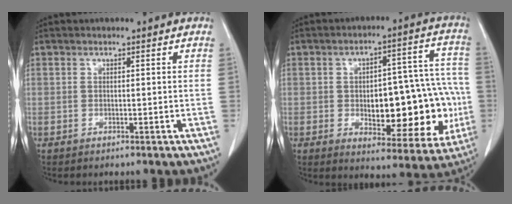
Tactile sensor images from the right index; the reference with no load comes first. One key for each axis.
{"total": 19.4, "fx": -3.2, "fy": 8.1, "fz": 17.3, "tx": -0.190, "ty": 0.039, "tz": -0.018}